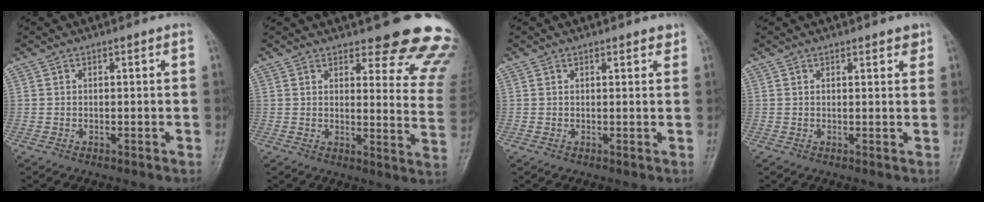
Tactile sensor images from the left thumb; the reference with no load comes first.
{"total": 19.5, "force": [17.0, 4.8, 8.2], "torque": [-0.050, -0.135, 0.178]}
{"total": 1.7, "force": [1.5, 0.6, 0.7], "torque": [0.001, -0.005, 0.016]}
{"total": 2.1, "force": [1.7, 0.7, 1.0], "torque": [-0.003, -0.007, 0.018]}